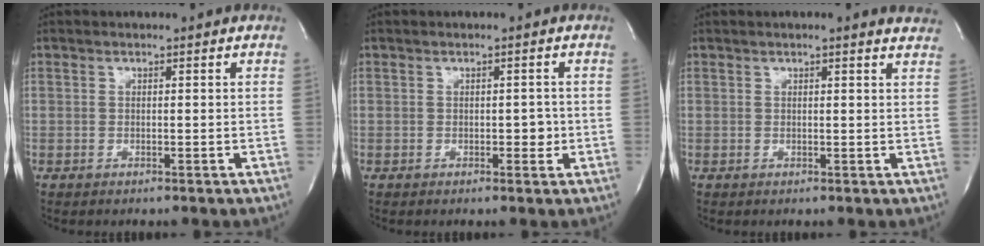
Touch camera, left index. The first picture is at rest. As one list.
[{"total": 1.6, "force": [-0.3, 1.0, 1.3], "torque": [-0.013, 0.002, -0.002]}, {"total": 5.0, "force": [4.6, 0.4, 2.0], "torque": [-0.025, 0.001, 0.034]}]